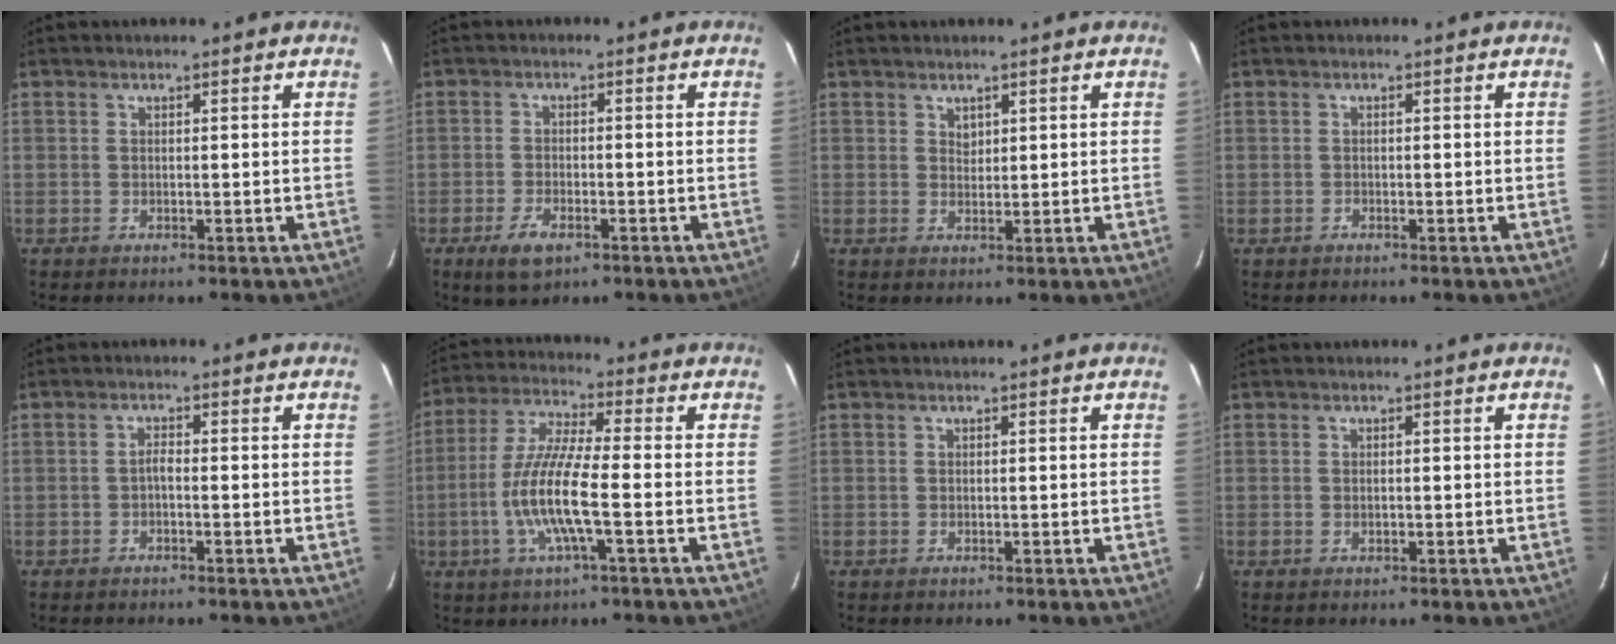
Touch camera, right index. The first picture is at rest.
{"total": 5.4, "force": [-3.0, 2.6, 3.6], "torque": [-0.089, -0.009, -0.052]}
{"total": 1.5, "force": [1.0, 1.0, 0.3], "torque": [-0.001, 0.003, 0.019]}
{"total": 0.9, "force": [-0.5, 0.7, -0.3], "torque": [0.000, 0.003, -0.008]}
{"total": 1.3, "force": [-0.8, 0.3, 1.0], "torque": [-0.020, 0.006, -0.016]}
{"total": 11.9, "force": [-3.2, 1.4, 11.4], "torque": [-0.239, -0.002, -0.064]}
{"total": 0.0}
{"total": 0.7, "force": [-0.2, 0.5, 0.5], "torque": [-0.008, 0.001, -0.004]}